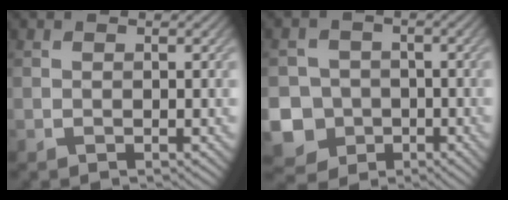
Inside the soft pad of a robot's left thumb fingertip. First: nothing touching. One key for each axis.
{"total": 10.7, "fx": -3.9, "fy": 9.6, "fz": 2.6, "tx": -0.093, "ty": -0.043, "tz": -0.090}